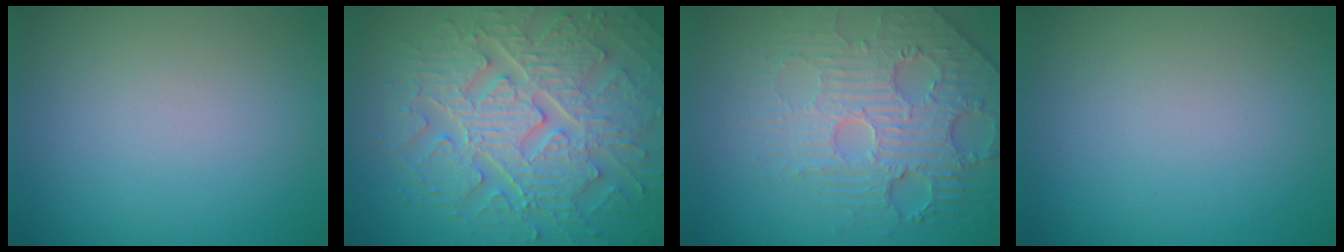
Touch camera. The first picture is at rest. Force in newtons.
{"total": 9.2, "press": 6.7, "slide": 6.2}
{"total": 4.5, "press": 4.2, "slide": 1.6}
{"total": 0.0}